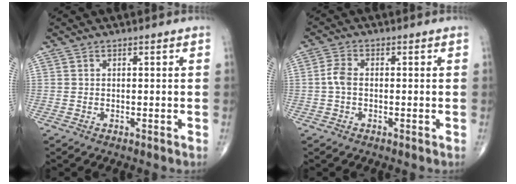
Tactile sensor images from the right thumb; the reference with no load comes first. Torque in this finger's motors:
{"motor_torque": [0.49, 0.97, 0.67, 0.01, 0.03]}